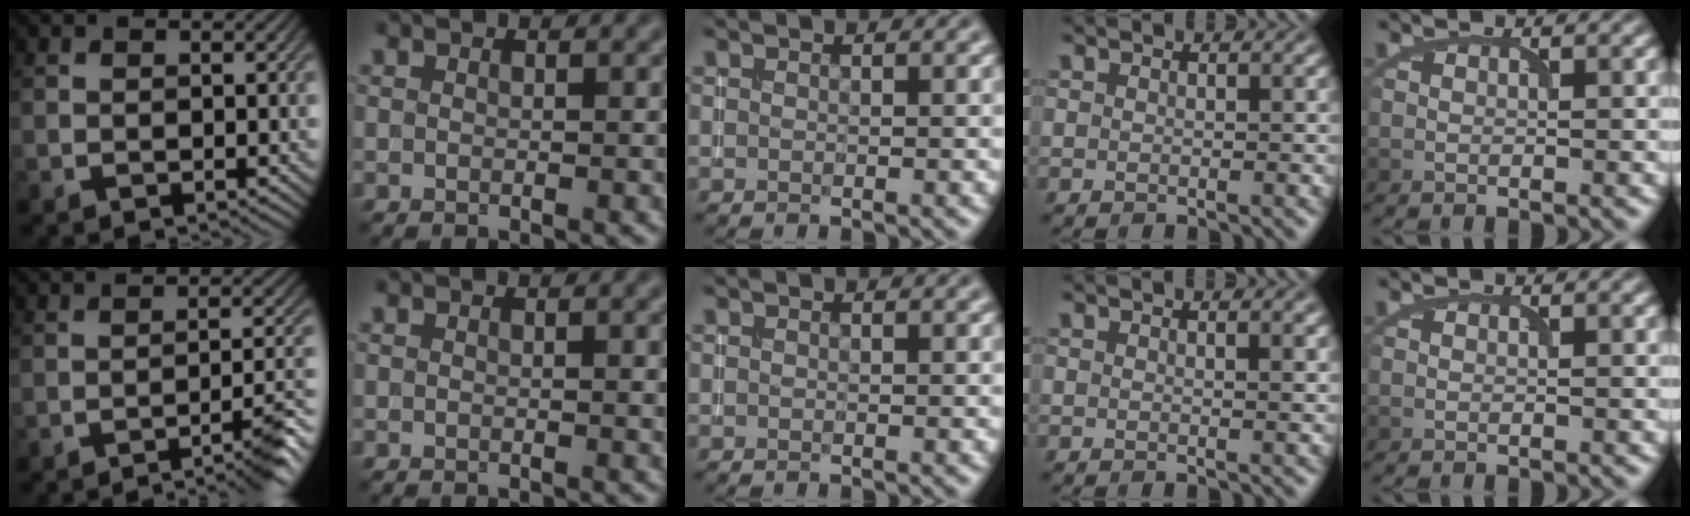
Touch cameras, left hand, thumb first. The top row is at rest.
{"thumb": {"total": 6.8, "force": [-4.2, 0.8, 5.3], "torque": [-0.070, 0.007, -0.066]}, "index": {"total": 1.3, "force": [0.1, 0.4, 1.2], "torque": [-0.015, -0.001, -0.001]}, "ring": {"total": 1.1, "force": [0.6, 0.4, 0.9], "torque": [-0.006, 0.003, 0.007]}}